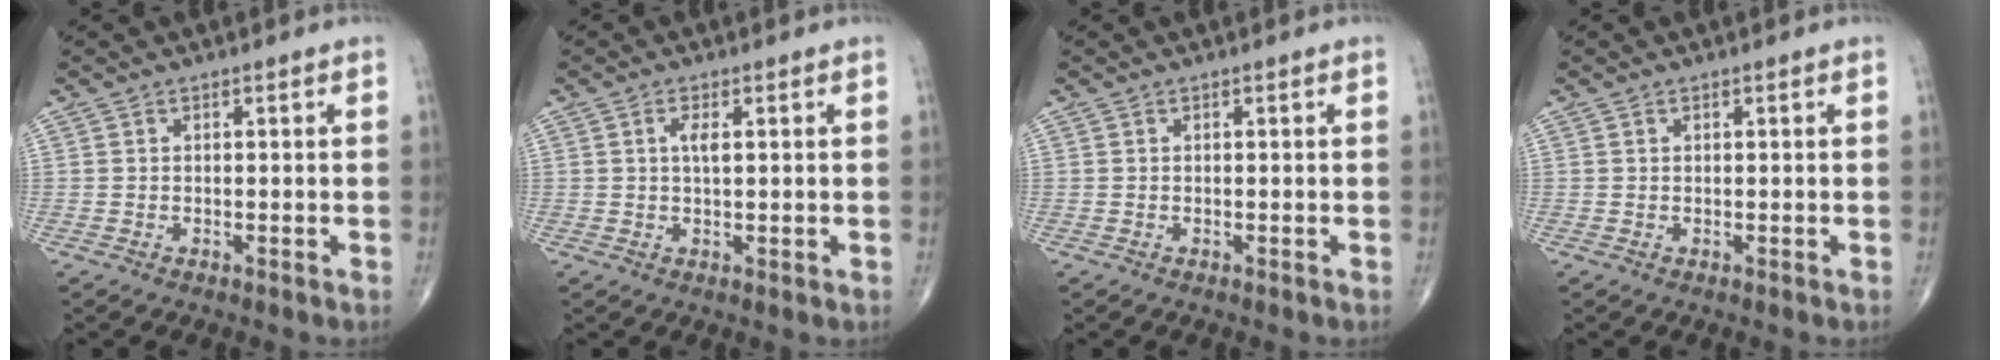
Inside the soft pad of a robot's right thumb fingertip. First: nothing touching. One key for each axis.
{"total": 2.7, "fx": 0.7, "fy": 0.9, "fz": 2.5, "tx": -0.047, "ty": -0.004, "tz": 0.012}
{"total": 0.0}
{"total": 0.0}